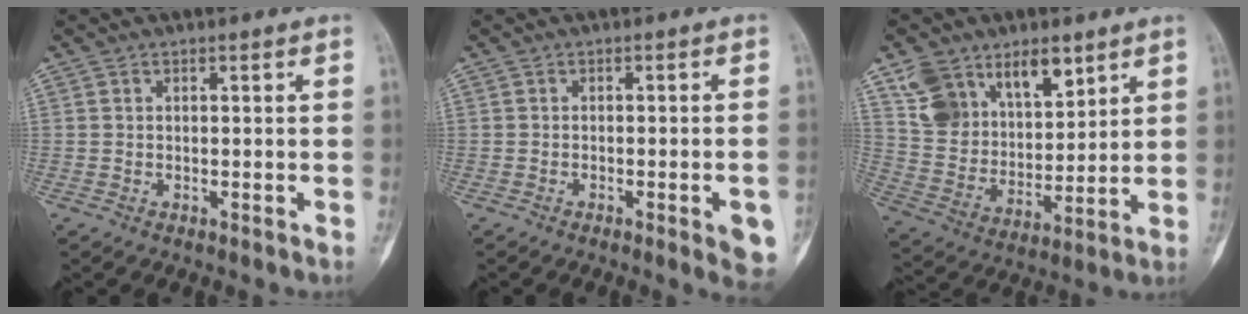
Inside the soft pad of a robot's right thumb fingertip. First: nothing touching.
{"total": 6.4, "force": [-2.6, 1.3, 5.8], "torque": [-0.060, 0.004, -0.028]}
{"total": 15.1, "force": [8.9, 9.2, 8.1], "torque": [-0.108, -0.040, 0.179]}